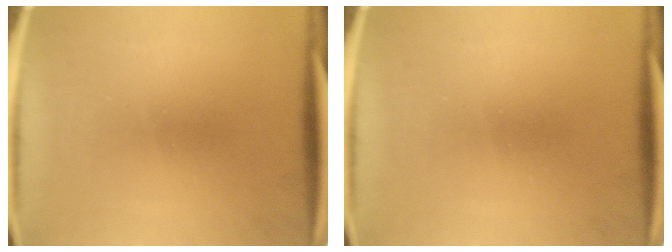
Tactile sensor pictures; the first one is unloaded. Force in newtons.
{"total": 0.0}